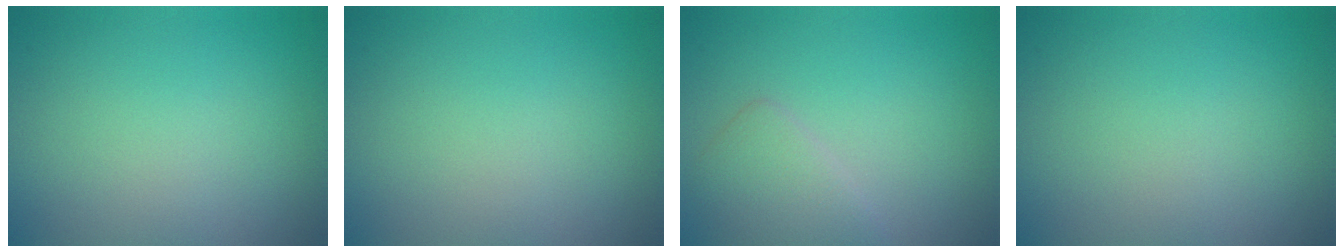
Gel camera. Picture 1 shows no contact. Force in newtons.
{"total": 0.0}
{"total": 2.4, "press": 2.4, "slide": 0.1}
{"total": 0.0}